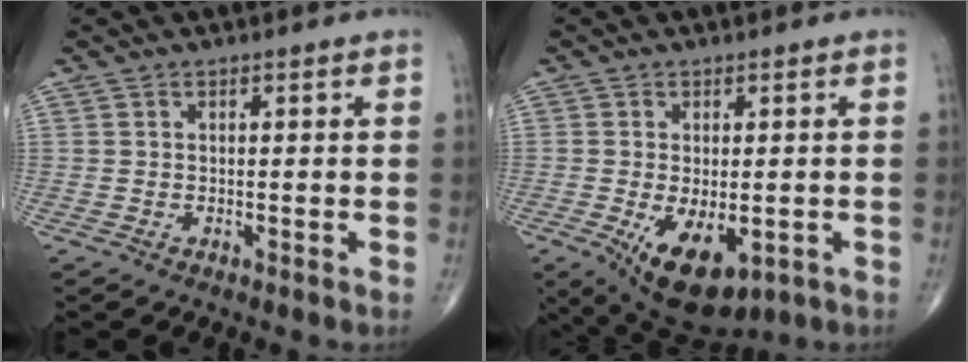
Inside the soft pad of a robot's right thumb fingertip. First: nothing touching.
{"total": 10.9, "force": [-3.5, 5.6, 8.6], "torque": [-0.131, -0.014, -0.037]}